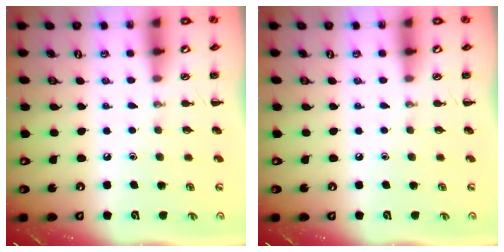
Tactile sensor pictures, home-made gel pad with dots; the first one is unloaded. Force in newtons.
{"total": 0.0}